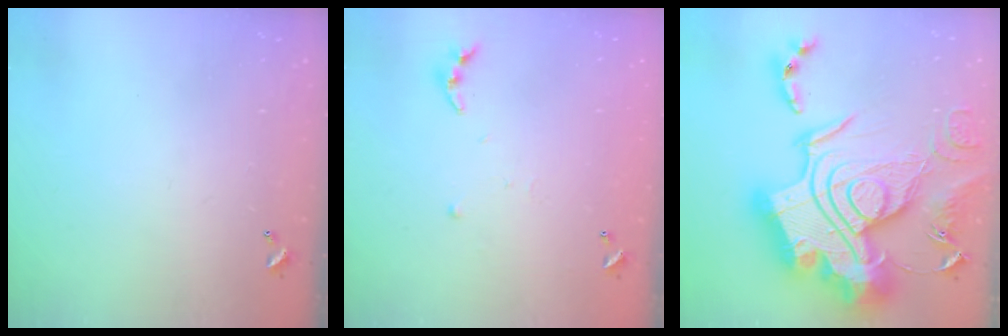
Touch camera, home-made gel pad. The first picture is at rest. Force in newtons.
{"total": 3.8, "press": 3.8, "slide": 0.3}
{"total": 0.7, "press": 0.7, "slide": 0.1}